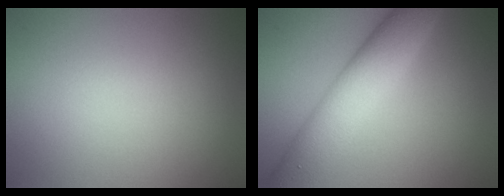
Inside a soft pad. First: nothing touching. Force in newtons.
{"total": 7.6, "press": 7.6, "slide": 0.0}